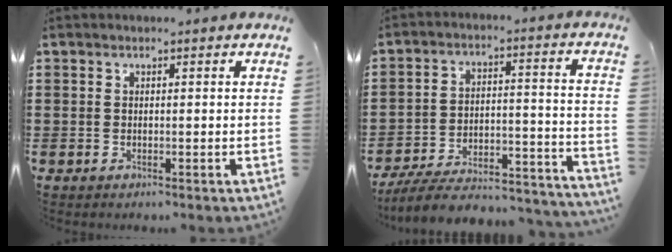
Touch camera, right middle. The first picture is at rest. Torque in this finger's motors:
{"motor_torque": [0.31, -0.28, 0.45, 0.08]}